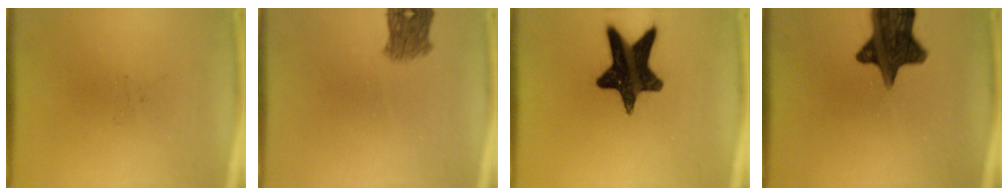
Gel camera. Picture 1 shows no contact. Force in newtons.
{"total": 3.6}
{"total": 16.2}
{"total": 14.3}